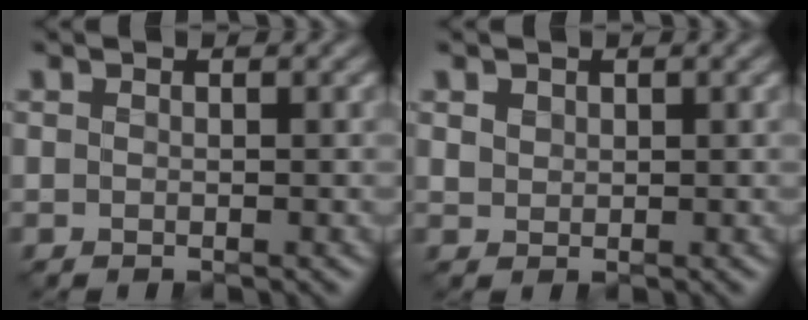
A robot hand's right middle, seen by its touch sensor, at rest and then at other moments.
{"total": 1.0, "force": [0.6, 0.8, 0.3], "torque": [-0.007, -0.003, 0.013]}